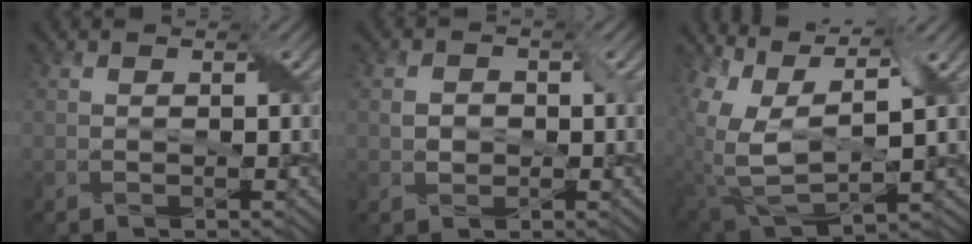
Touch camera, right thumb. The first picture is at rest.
{"total": 2.0, "force": [-0.2, 1.8, 0.7], "torque": [-0.014, -0.004, -0.003]}
{"total": 11.2, "force": [3.8, 6.4, 8.4], "torque": [-0.203, -0.008, 0.093]}